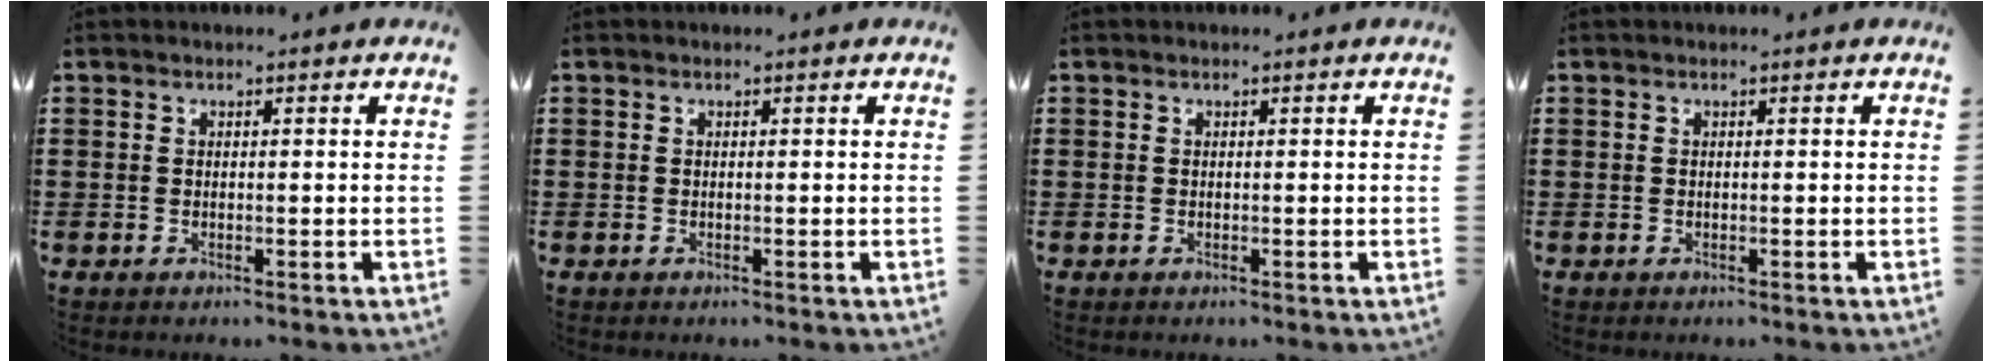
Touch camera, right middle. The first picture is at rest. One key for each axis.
{"total": 0.0}
{"total": 0.0}
{"total": 0.0}